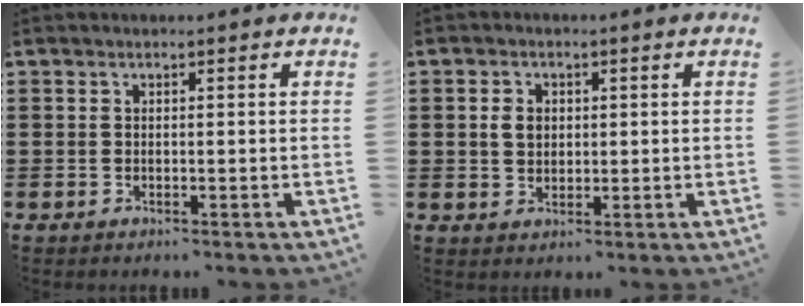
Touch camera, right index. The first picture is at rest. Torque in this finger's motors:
{"motor_torque": [0.05, -0.05, 0.08, 0.04]}